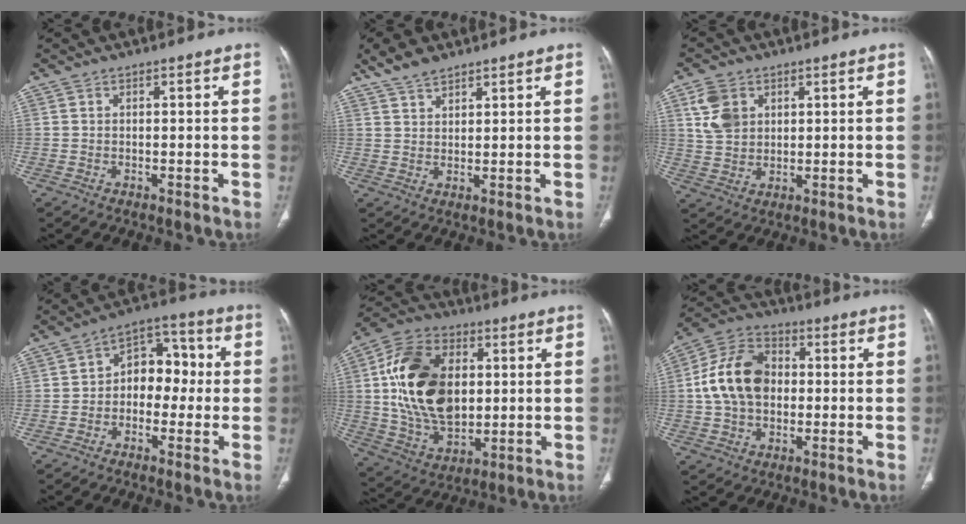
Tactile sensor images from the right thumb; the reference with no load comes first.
{"total": 5.0, "force": [4.1, 2.0, 2.2], "torque": [-0.038, -0.012, 0.083]}
{"total": 7.1, "force": [2.7, 5.2, 3.9], "torque": [-0.061, -0.006, 0.059]}
{"total": 9.6, "force": [-0.5, 6.8, 6.8], "torque": [-0.056, 0.039, -0.023]}
{"total": 21.1, "force": [2.8, 13.8, 15.7], "torque": [-0.266, -0.002, 0.058]}
{"total": 13.9, "force": [0.4, 10.0, 9.6], "torque": [-0.163, 0.028, -0.001]}